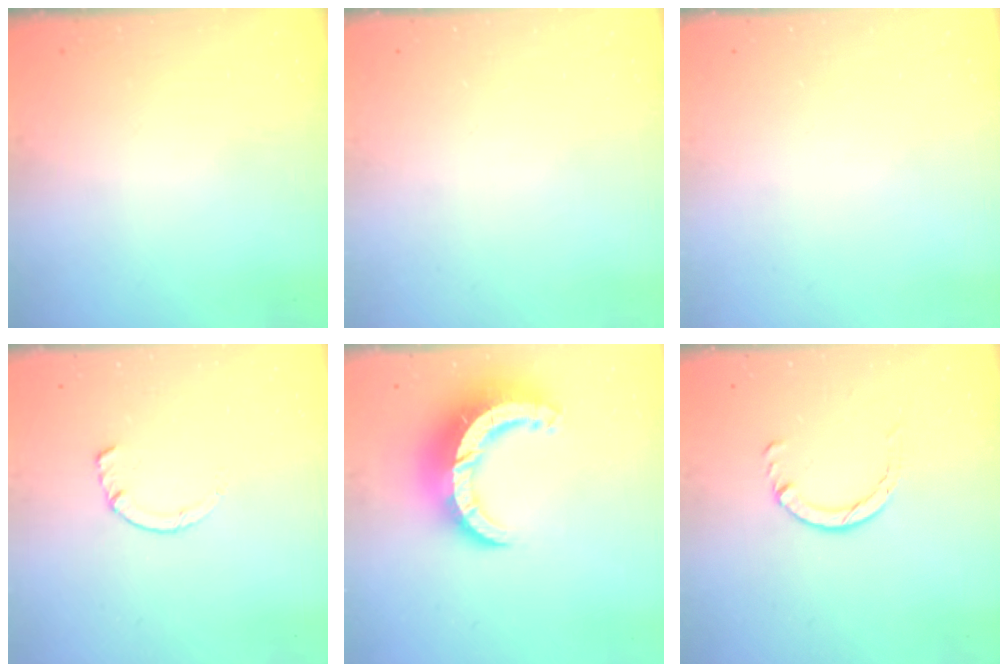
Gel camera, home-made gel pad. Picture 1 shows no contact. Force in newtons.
{"total": 0.0}
{"total": 0.0}
{"total": 1.8, "press": 1.7, "slide": 0.3}
{"total": 14.4, "press": 14.3, "slide": 1.5}
{"total": 3.6, "press": 3.5, "slide": 0.4}